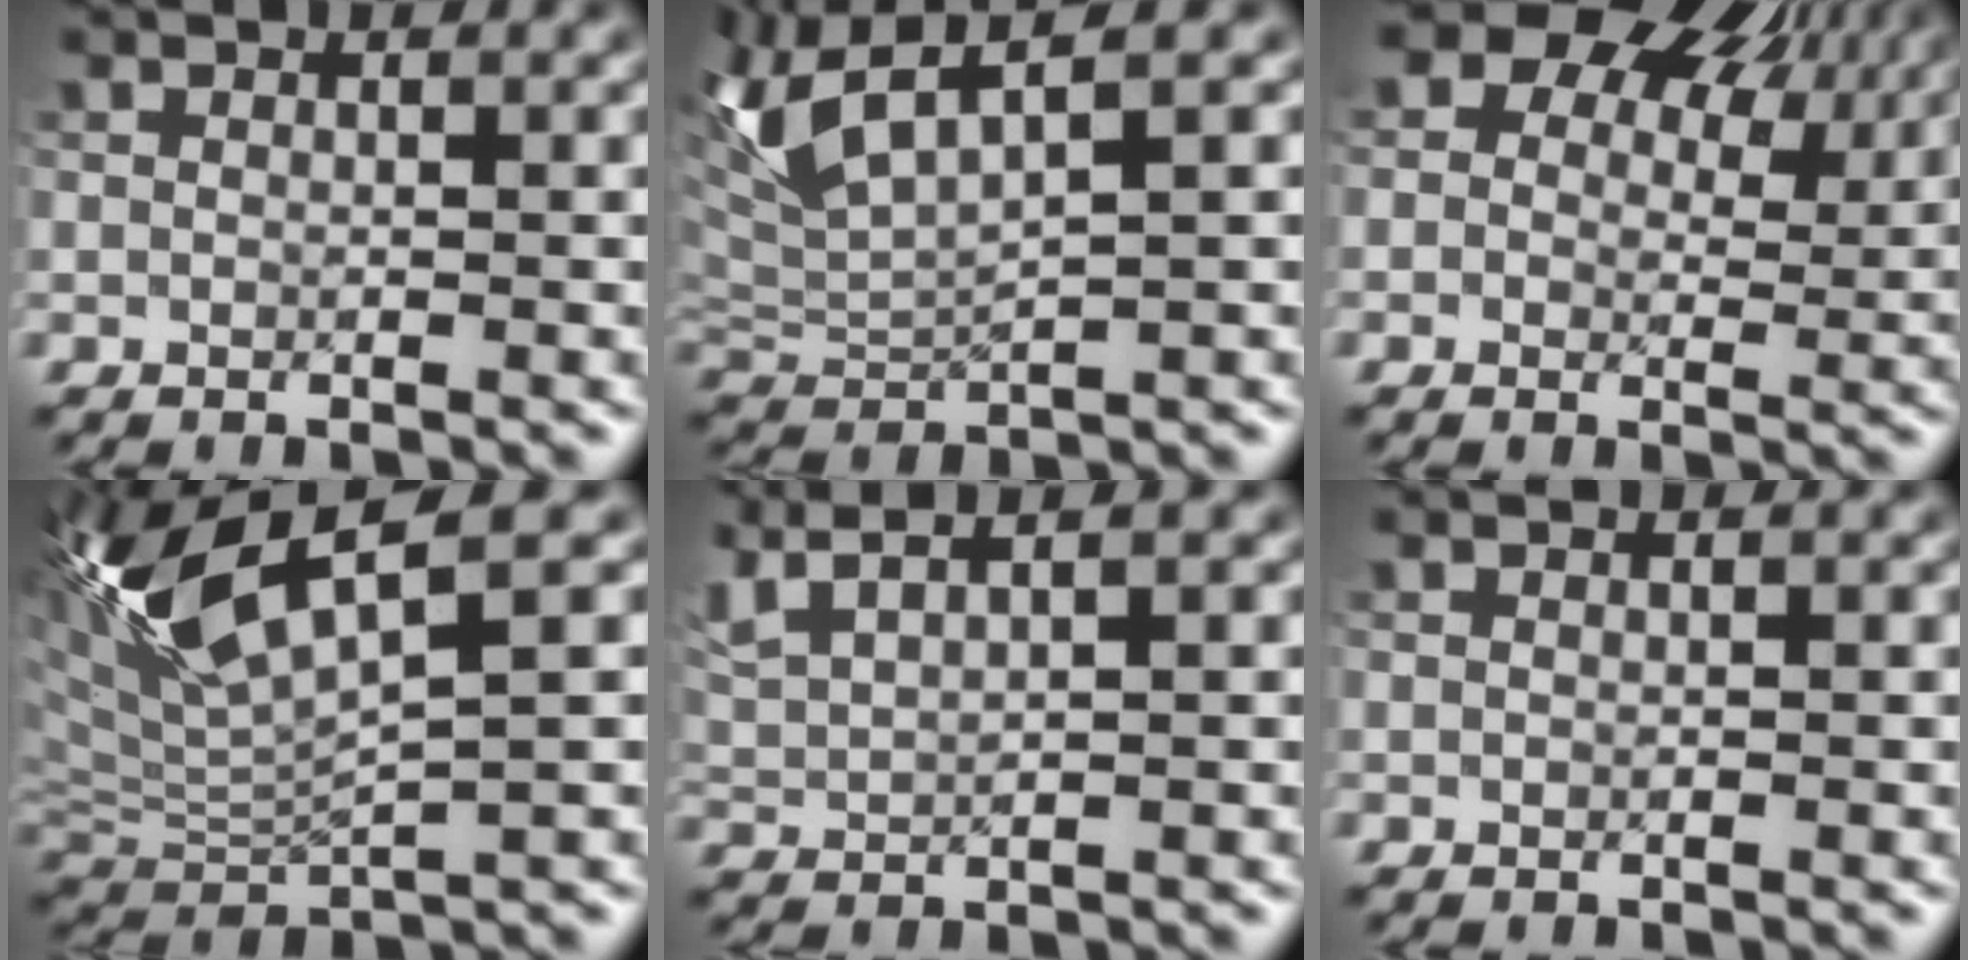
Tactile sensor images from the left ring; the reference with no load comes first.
{"total": 6.2, "force": [3.3, 1.8, 4.9], "torque": [-0.121, 0.017, 0.063]}
{"total": 11.5, "force": [6.2, 7.0, 6.6], "torque": [-0.092, 0.033, 0.081]}
{"total": 8.1, "force": [3.2, 1.8, 7.2], "torque": [-0.159, 0.013, 0.065]}
{"total": 4.5, "force": [3.5, 1.1, 2.6], "torque": [-0.073, 0.020, 0.067]}
{"total": 0.0}